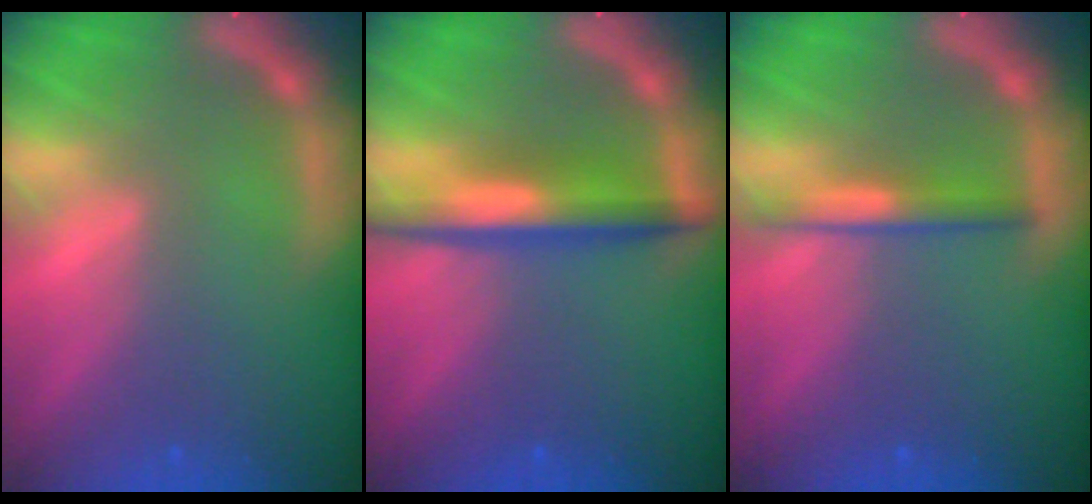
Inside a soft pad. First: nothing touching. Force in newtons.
{"total": 5.0}
{"total": 2.5}